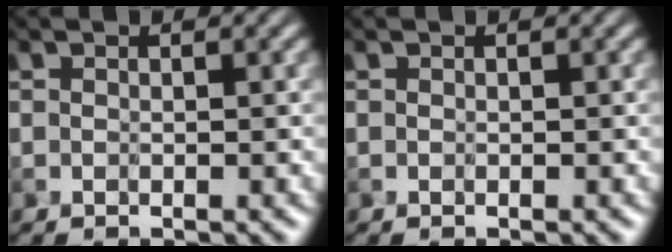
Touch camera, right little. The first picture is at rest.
{"total": 0.0}